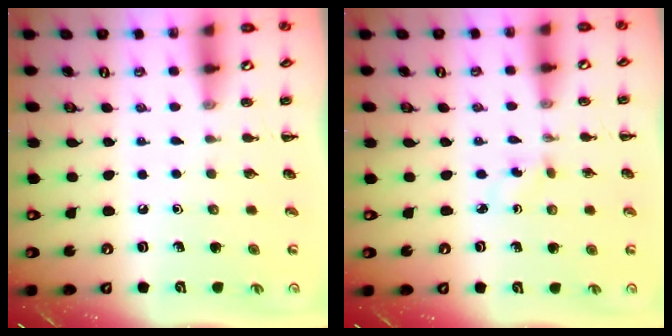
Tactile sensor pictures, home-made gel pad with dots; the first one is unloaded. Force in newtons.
{"total": 1.5, "press": 1.3, "slide": 0.6}